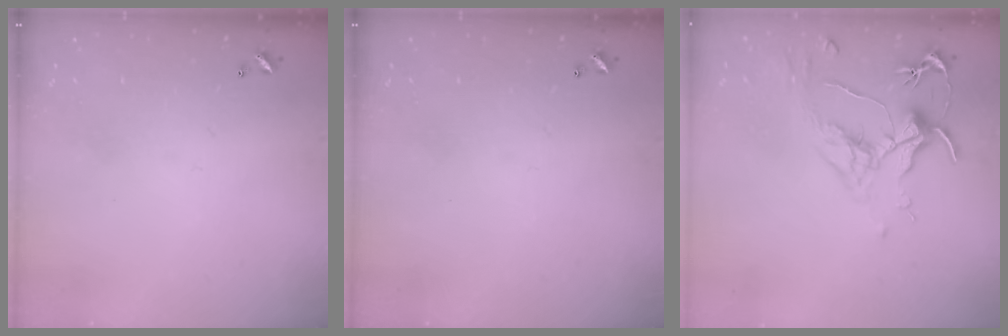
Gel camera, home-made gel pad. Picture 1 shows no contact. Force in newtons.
{"total": 0.0}
{"total": 1.7, "press": 1.4, "slide": 0.9}